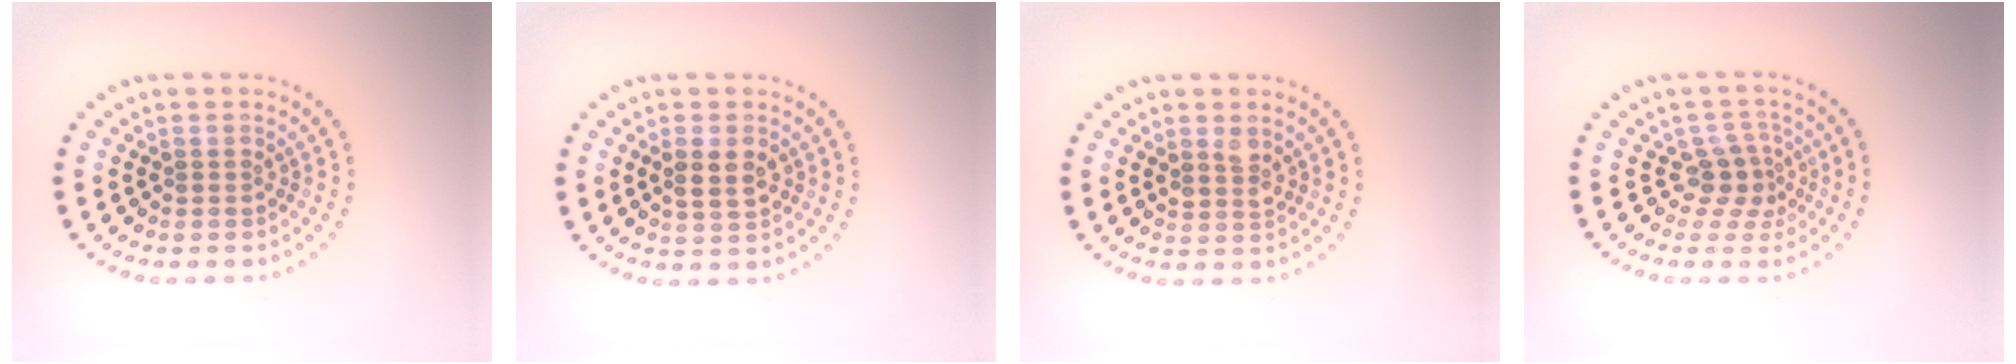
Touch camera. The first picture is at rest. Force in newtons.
{"total": 2.5, "press": 2.4, "slide": 0.5}
{"total": 1.6, "press": 1.5, "slide": 0.7}
{"total": 2.5, "press": 1.7, "slide": 1.8}